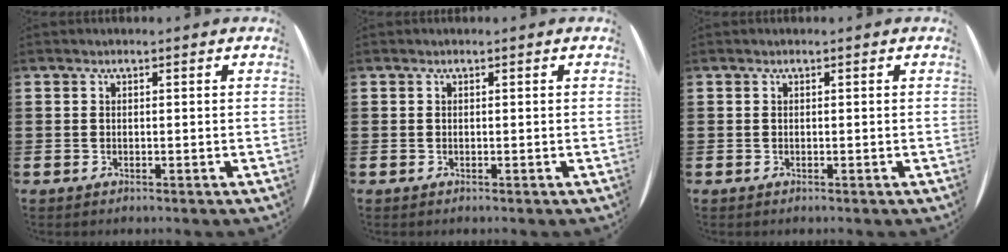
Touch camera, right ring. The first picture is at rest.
{"total": 0.0}
{"total": 0.0}